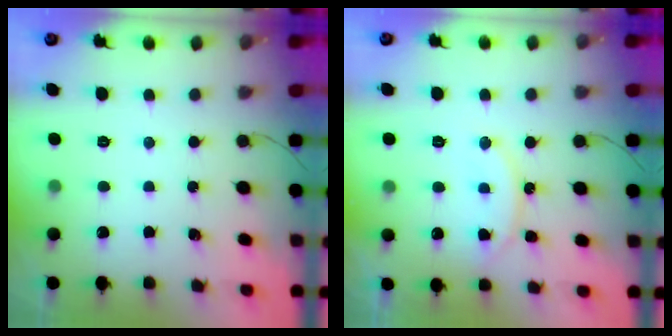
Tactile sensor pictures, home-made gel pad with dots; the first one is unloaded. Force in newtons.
{"total": 11.7, "press": 11.7, "slide": 0.7}